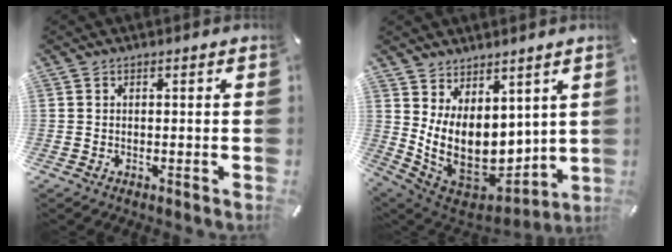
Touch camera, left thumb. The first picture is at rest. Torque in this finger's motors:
{"motor_torque": [2.60, 2.41, 0.61, -0.30, 0.45]}